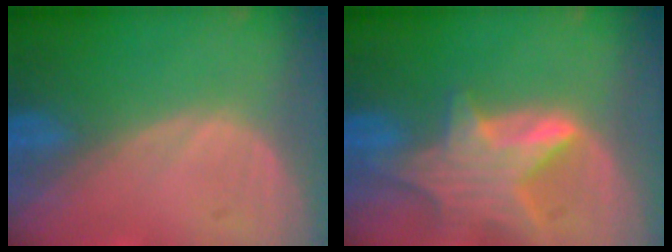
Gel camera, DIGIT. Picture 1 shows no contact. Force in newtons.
{"total": 8.0, "press": 7.2, "slide": 3.5}